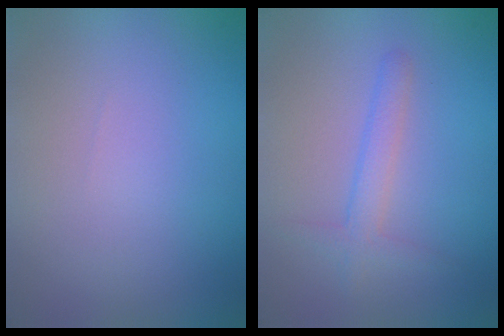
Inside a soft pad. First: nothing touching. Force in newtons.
{"total": 2.0, "press": 2.0, "slide": 0.1}